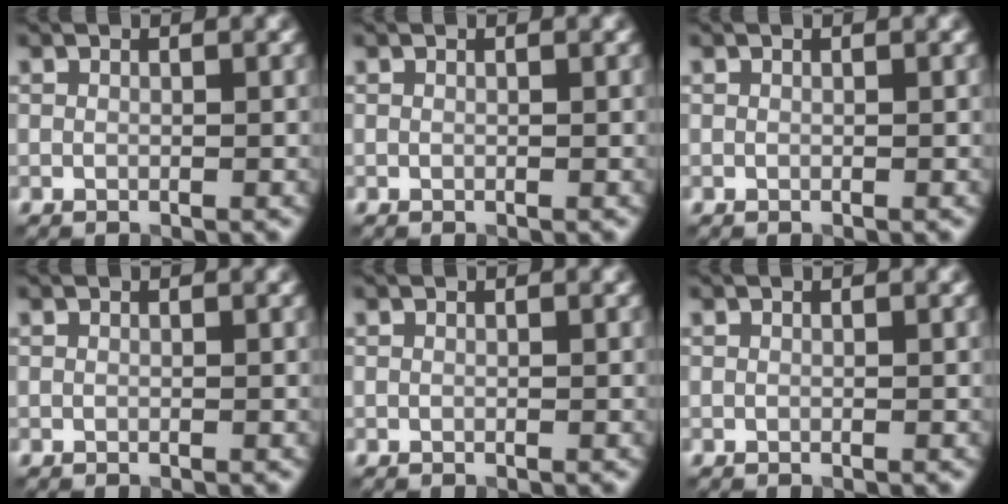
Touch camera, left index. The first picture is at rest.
{"total": 0.0}
{"total": 0.0}
{"total": 0.0}
{"total": 0.0}
{"total": 0.0}